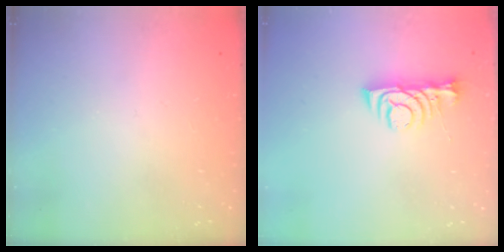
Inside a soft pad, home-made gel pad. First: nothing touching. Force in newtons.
{"total": 7.0, "press": 7.0, "slide": 0.8}